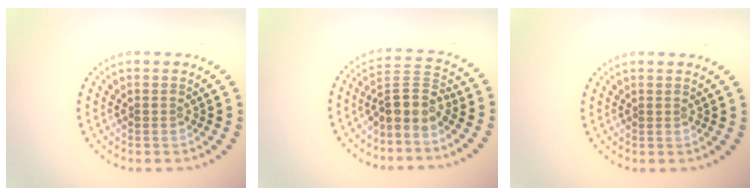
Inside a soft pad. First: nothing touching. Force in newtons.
{"total": 3.4, "press": 2.6, "slide": 2.1}
{"total": 0.0}